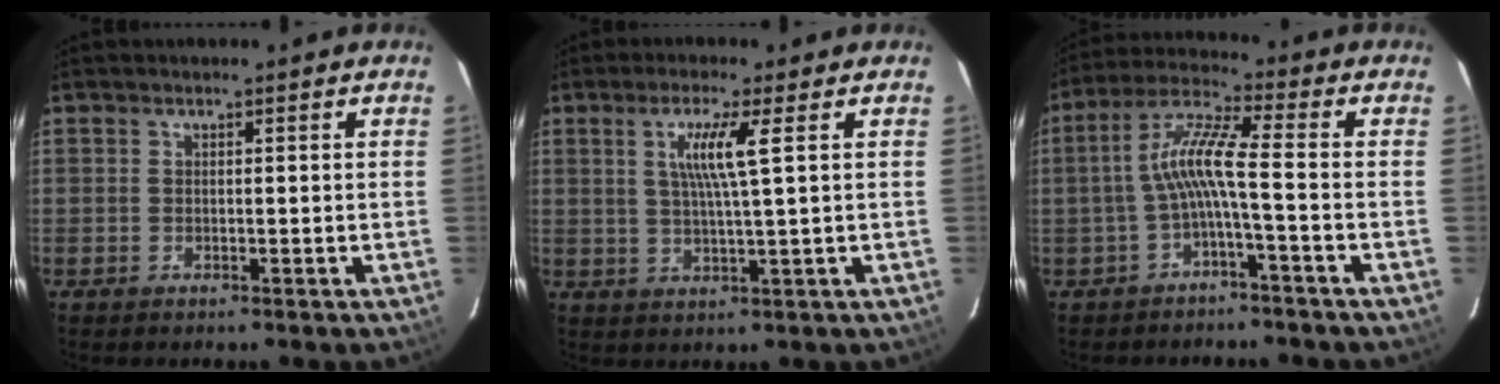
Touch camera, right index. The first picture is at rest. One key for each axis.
{"total": 5.8, "fx": 1.9, "fy": -0.7, "fz": 5.5, "tx": -0.101, "ty": -0.003, "tz": 0.033}
{"total": 7.4, "fx": -2.2, "fy": -0.1, "fz": 7.0, "tx": -0.162, "ty": 0.017, "tz": -0.041}